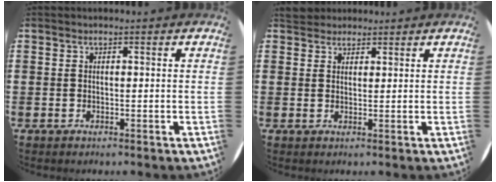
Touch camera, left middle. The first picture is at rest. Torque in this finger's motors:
{"motor_torque": [0.46, -0.41, 0.05, 0.02]}